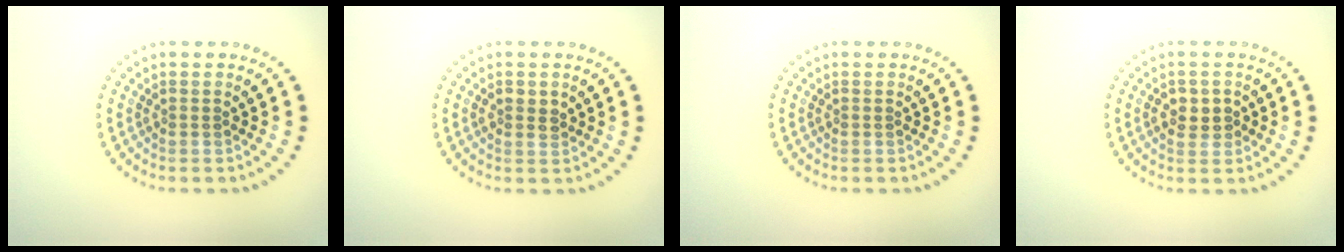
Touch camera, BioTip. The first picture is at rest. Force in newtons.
{"total": 1.4, "press": 1.4, "slide": 0.2}
{"total": 0.0}
{"total": 2.4, "press": 2.3, "slide": 0.5}